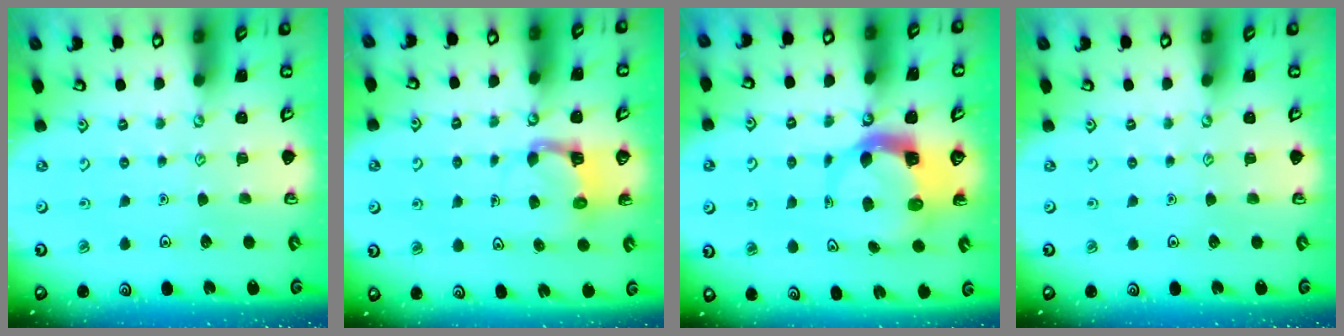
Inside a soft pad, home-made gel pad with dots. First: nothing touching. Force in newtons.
{"total": 5.2, "press": 5.2, "slide": 0.4}
{"total": 5.7, "press": 5.6, "slide": 1.0}
{"total": 0.0}